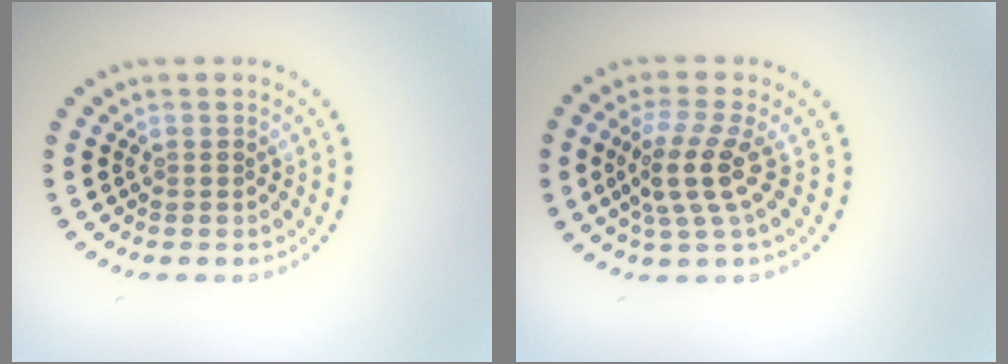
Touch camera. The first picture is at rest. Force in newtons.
{"total": 3.7, "press": 2.9, "slide": 2.2}